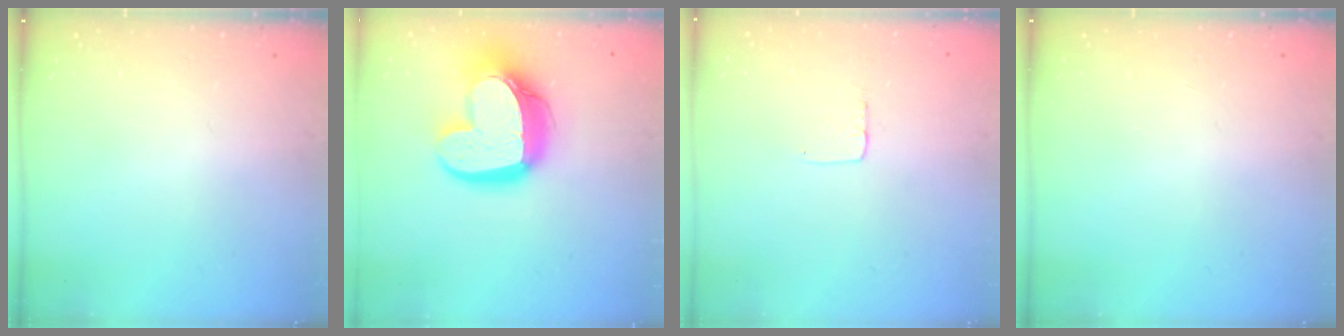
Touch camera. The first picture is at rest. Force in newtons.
{"total": 18.9, "press": 18.8, "slide": 1.6}
{"total": 2.7, "press": 2.7, "slide": 0.1}
{"total": 0.0}